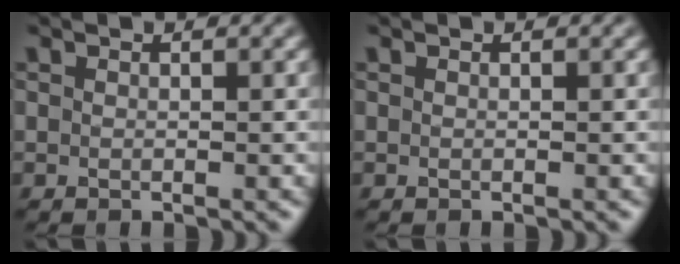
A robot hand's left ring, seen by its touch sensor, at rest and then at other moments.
{"total": 0.0}